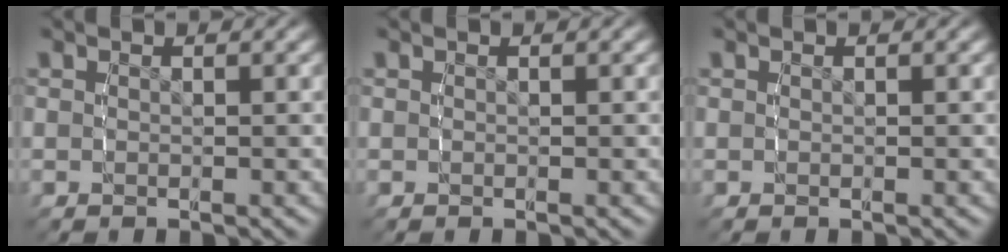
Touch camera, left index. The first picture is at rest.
{"total": 0.0}
{"total": 0.0}